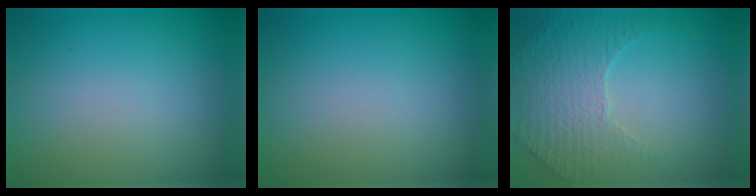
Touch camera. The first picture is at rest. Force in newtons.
{"total": 0.0}
{"total": 5.2, "press": 3.6, "slide": 3.8}